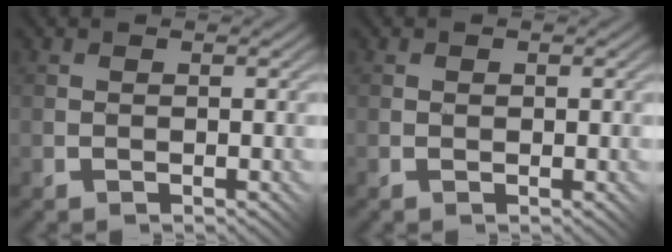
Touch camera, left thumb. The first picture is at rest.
{"total": 0.6, "force": [0.0, 0.4, 0.5], "torque": [-0.006, 0.000, 0.001]}